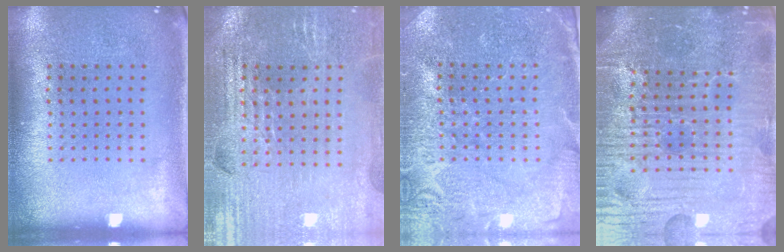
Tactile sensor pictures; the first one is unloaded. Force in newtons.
{"total": 2.9, "press": 2.8, "slide": 0.4}
{"total": 3.5, "press": 3.4, "slide": 0.6}
{"total": 6.3, "press": 5.7, "slide": 2.5}